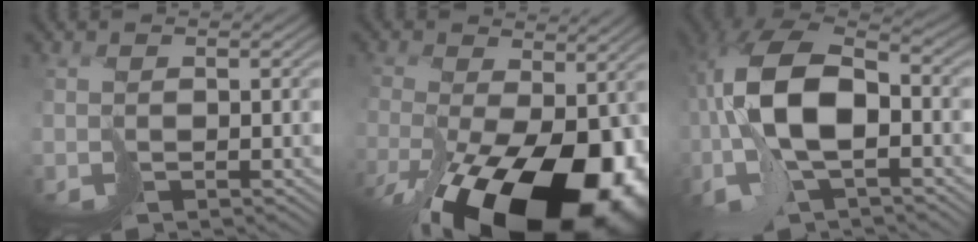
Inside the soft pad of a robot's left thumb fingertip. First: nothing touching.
{"total": 18.5, "force": [-8.1, 9.0, 14.0], "torque": [-0.237, -0.065, -0.087]}
{"total": 11.9, "force": [-0.9, 5.3, 10.6], "torque": [-0.249, 0.011, -0.022]}